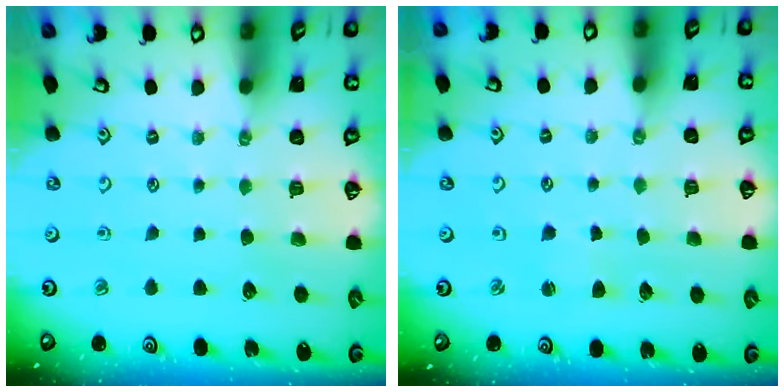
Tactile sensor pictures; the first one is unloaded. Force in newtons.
{"total": 1.3, "press": 1.2, "slide": 0.2}